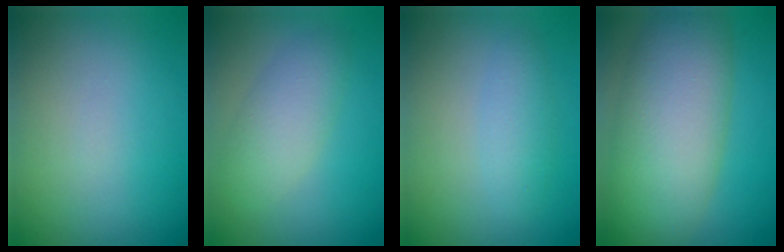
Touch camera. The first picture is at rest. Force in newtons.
{"total": 3.8, "press": 3.8, "slide": 0.1}
{"total": 1.9, "press": 1.9, "slide": 0.0}
{"total": 9.7, "press": 9.7, "slide": 0.5}